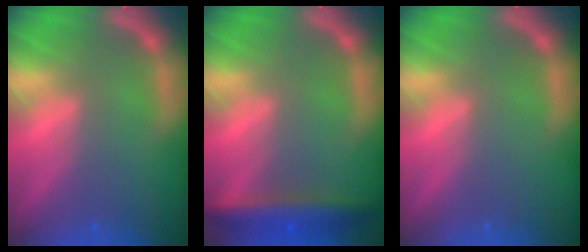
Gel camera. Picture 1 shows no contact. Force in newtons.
{"total": 5.0}
{"total": 0.0}